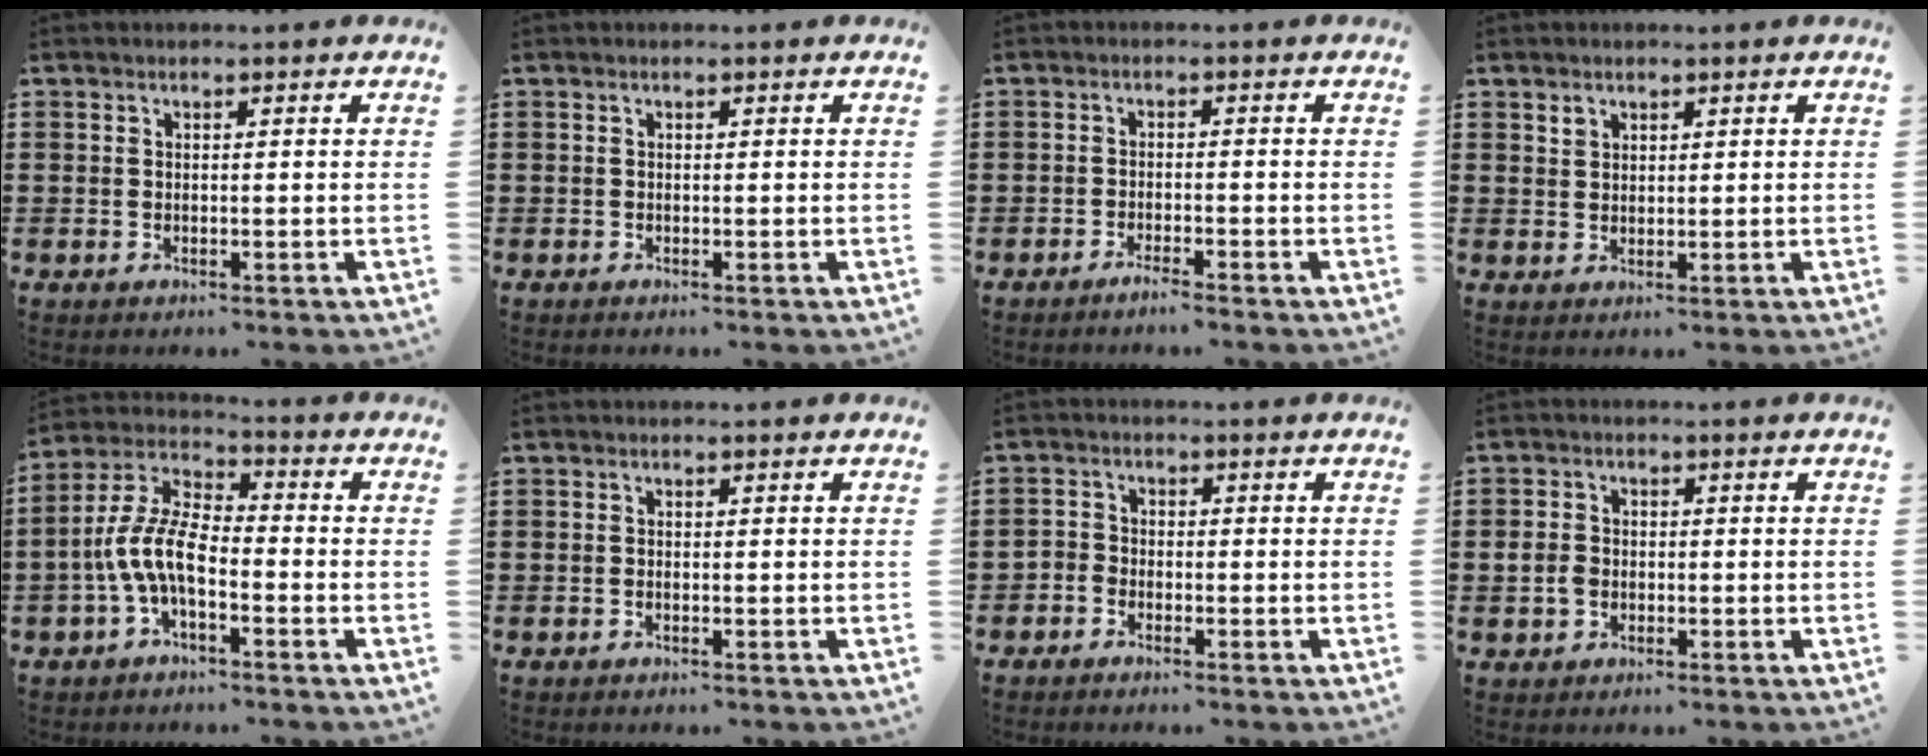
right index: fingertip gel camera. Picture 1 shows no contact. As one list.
[{"total": 0.0}, {"total": 1.8, "force": [-1.6, -0.1, 0.8], "torque": [-0.013, -0.001, -0.029]}, {"total": 1.6, "force": [1.2, 1.0, 0.2], "torque": [-0.006, 0.003, 0.024]}, {"total": 8.6, "force": [-3.3, 3.5, 7.1], "torque": [-0.177, -0.007, -0.069]}, {"total": 0.0}, {"total": 1.8, "force": [-1.6, 0.9, 0.1], "torque": [-0.008, 0.004, -0.036]}, {"total": 2.7, "force": [-0.6, 2.1, 1.5], "torque": [-0.047, -0.001, -0.016]}]